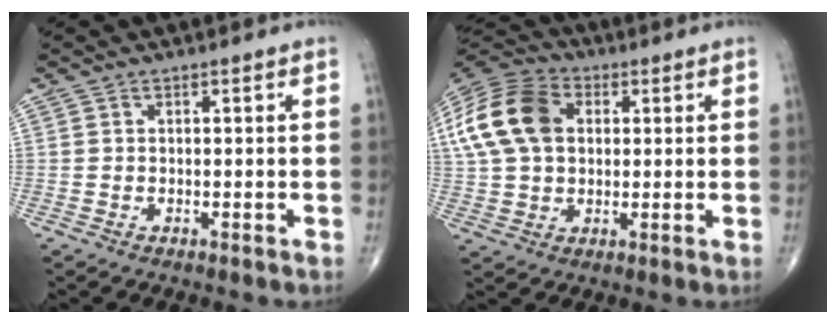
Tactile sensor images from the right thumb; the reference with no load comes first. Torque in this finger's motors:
{"motor_torque": [-0.15, 0.82, 0.52, 0.06, 0.29]}